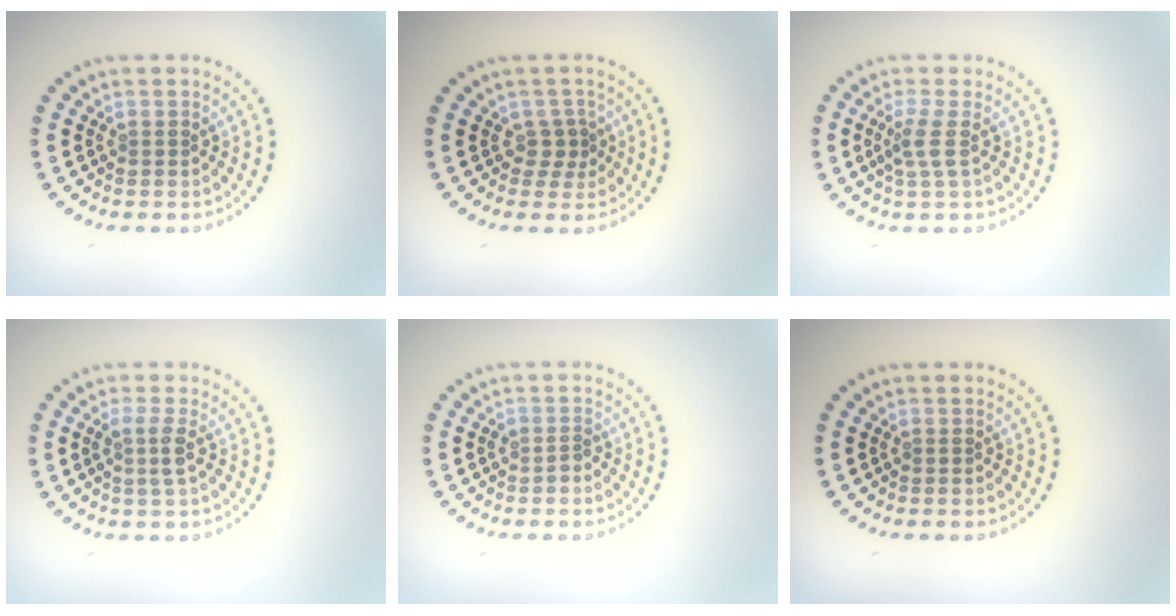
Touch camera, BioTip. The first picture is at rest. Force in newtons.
{"total": 1.5, "press": 1.3, "slide": 0.9}
{"total": 2.0, "press": 1.6, "slide": 1.3}
{"total": 1.8, "press": 1.4, "slide": 1.0}
{"total": 0.9, "press": 0.8, "slide": 0.3}
{"total": 0.0}